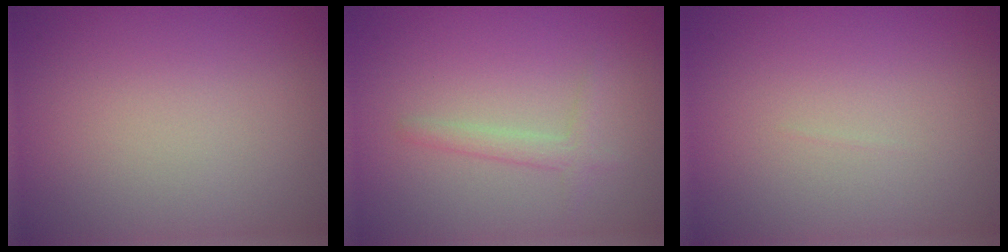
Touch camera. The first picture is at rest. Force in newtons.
{"total": 1.5, "press": 1.5, "slide": 0.1}
{"total": 0.0}